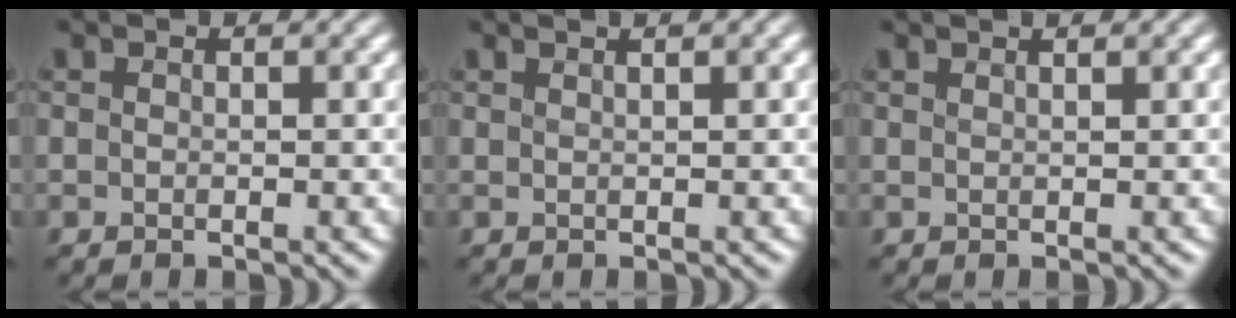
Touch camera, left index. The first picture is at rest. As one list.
[{"total": 3.5, "force": [2.0, 1.5, 2.4], "torque": [-0.010, 0.014, -0.003]}, {"total": 2.6, "force": [1.7, 1.0, 1.7], "torque": [-0.001, 0.005, -0.006]}]